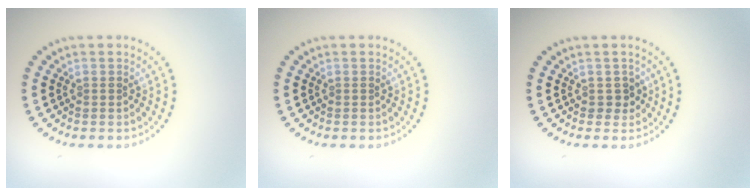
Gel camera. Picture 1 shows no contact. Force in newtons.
{"total": 0.0}
{"total": 1.2, "press": 1.0, "slide": 0.6}